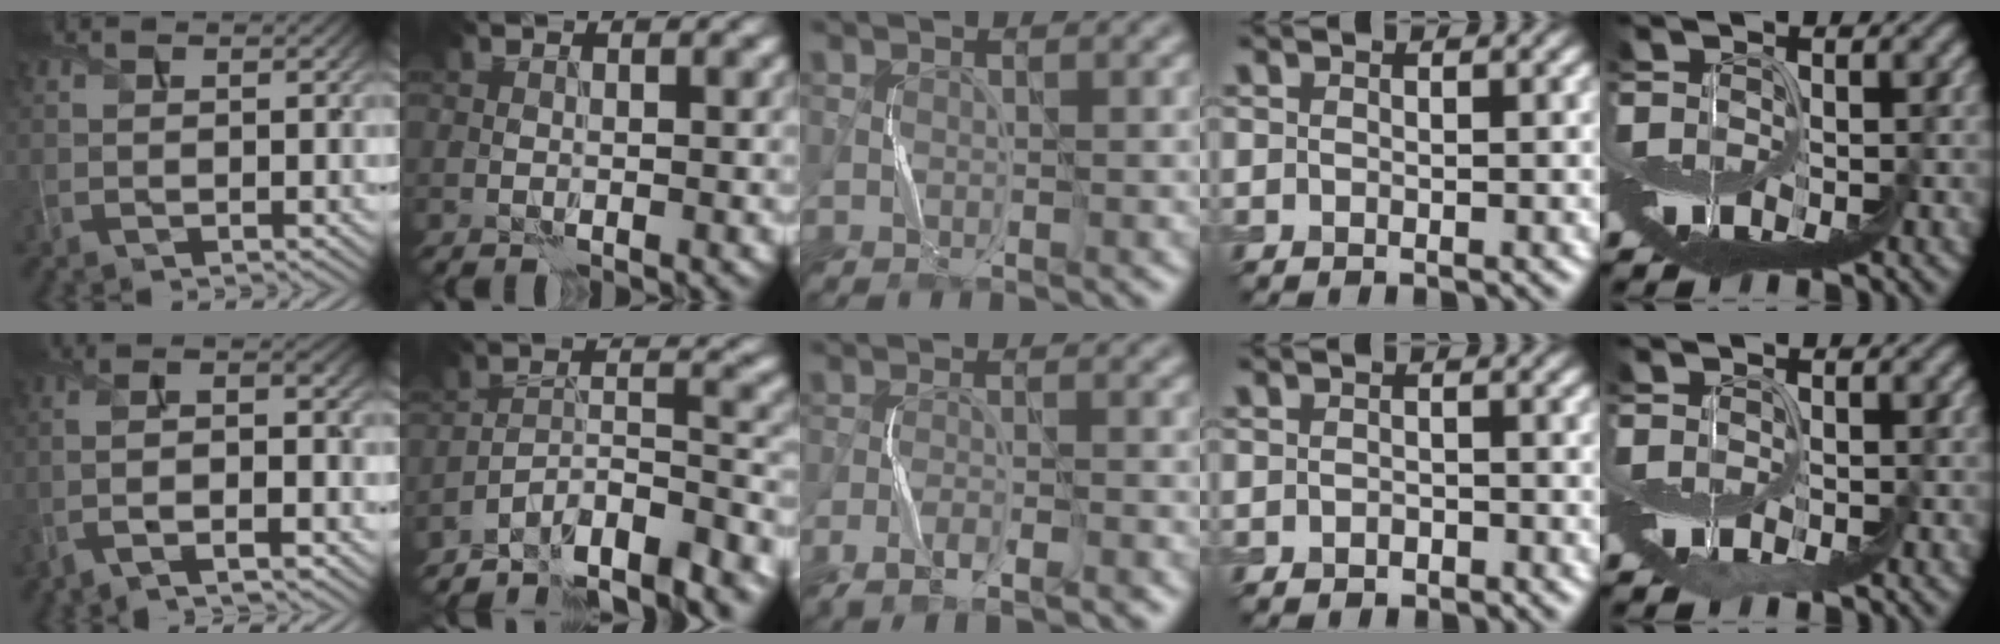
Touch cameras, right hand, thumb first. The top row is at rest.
{"thumb": {"total": 10.0, "force": [-5.0, 3.3, 8.0], "torque": [-0.154, 0.001, -0.092]}, "index": {"total": 10.4, "force": [-9.2, 2.4, 4.4], "torque": [-0.066, 0.008, -0.138]}, "middle": {"total": 3.6, "force": [-2.3, 0.8, 2.6], "torque": [-0.049, -0.002, -0.040]}, "ring": {"total": 0.6, "force": [-0.4, 0.3, -0.2], "torque": [0.008, 0.002, -0.009]}, "little": {"total": 0.8, "force": [0.4, -0.3, -0.6], "torque": [0.007, 0.002, 0.007]}}